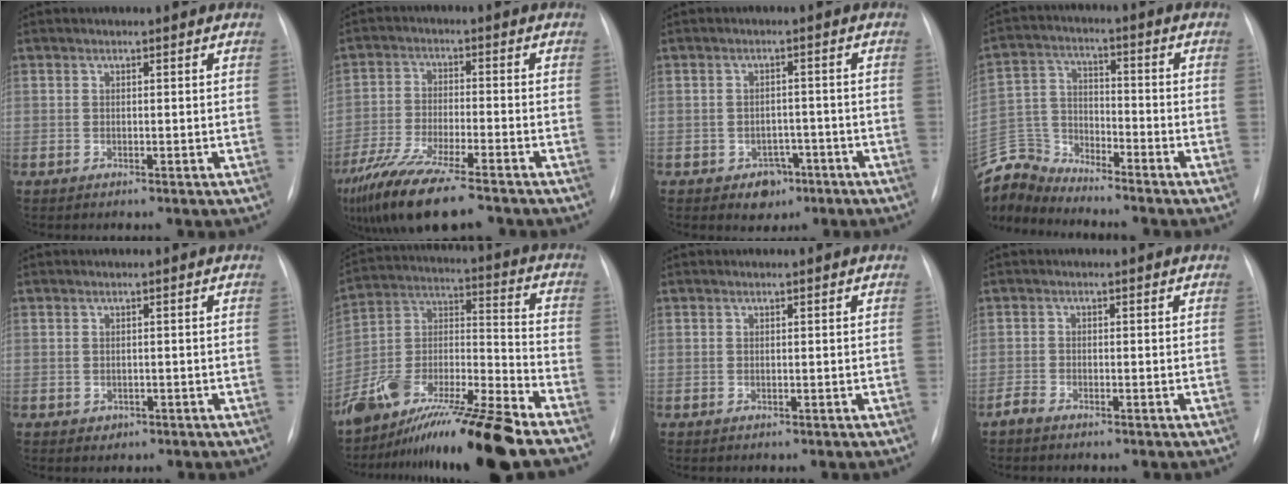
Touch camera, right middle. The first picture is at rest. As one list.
[{"total": 13.7, "force": [-10.3, 2.0, 8.8], "torque": [-0.172, -0.039, -0.178]}, {"total": 4.0, "force": [-2.2, 3.0, 1.3], "torque": [-0.010, 0.013, -0.022]}, {"total": 9.1, "force": [-9.1, 0.7, -0.4], "torque": [-0.004, 0.016, -0.182]}, {"total": 1.2, "force": [-0.5, 1.1, 0.2], "torque": [-0.003, 0.003, -0.003]}, {"total": 20.0, "force": [-16.2, 0.4, 11.7], "torque": [-0.216, -0.007, -0.292]}, {"total": 0.0}, {"total": 1.5, "force": [-1.3, 0.4, 0.6], "torque": [-0.021, -0.003, -0.024]}]